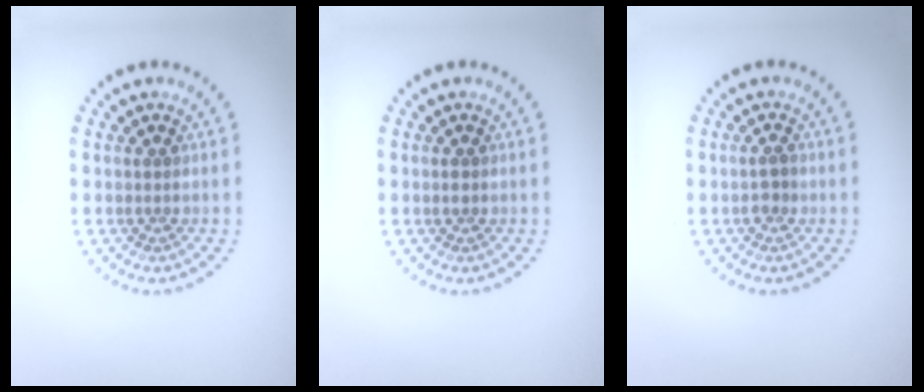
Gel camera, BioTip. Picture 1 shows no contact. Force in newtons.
{"total": 0.5, "press": 0.5, "slide": 0.1}
{"total": 1.3, "press": 1.2, "slide": 0.4}